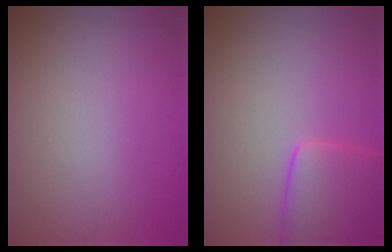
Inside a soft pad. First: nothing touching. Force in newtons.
{"total": 5.0, "press": 5.0, "slide": 0.3}